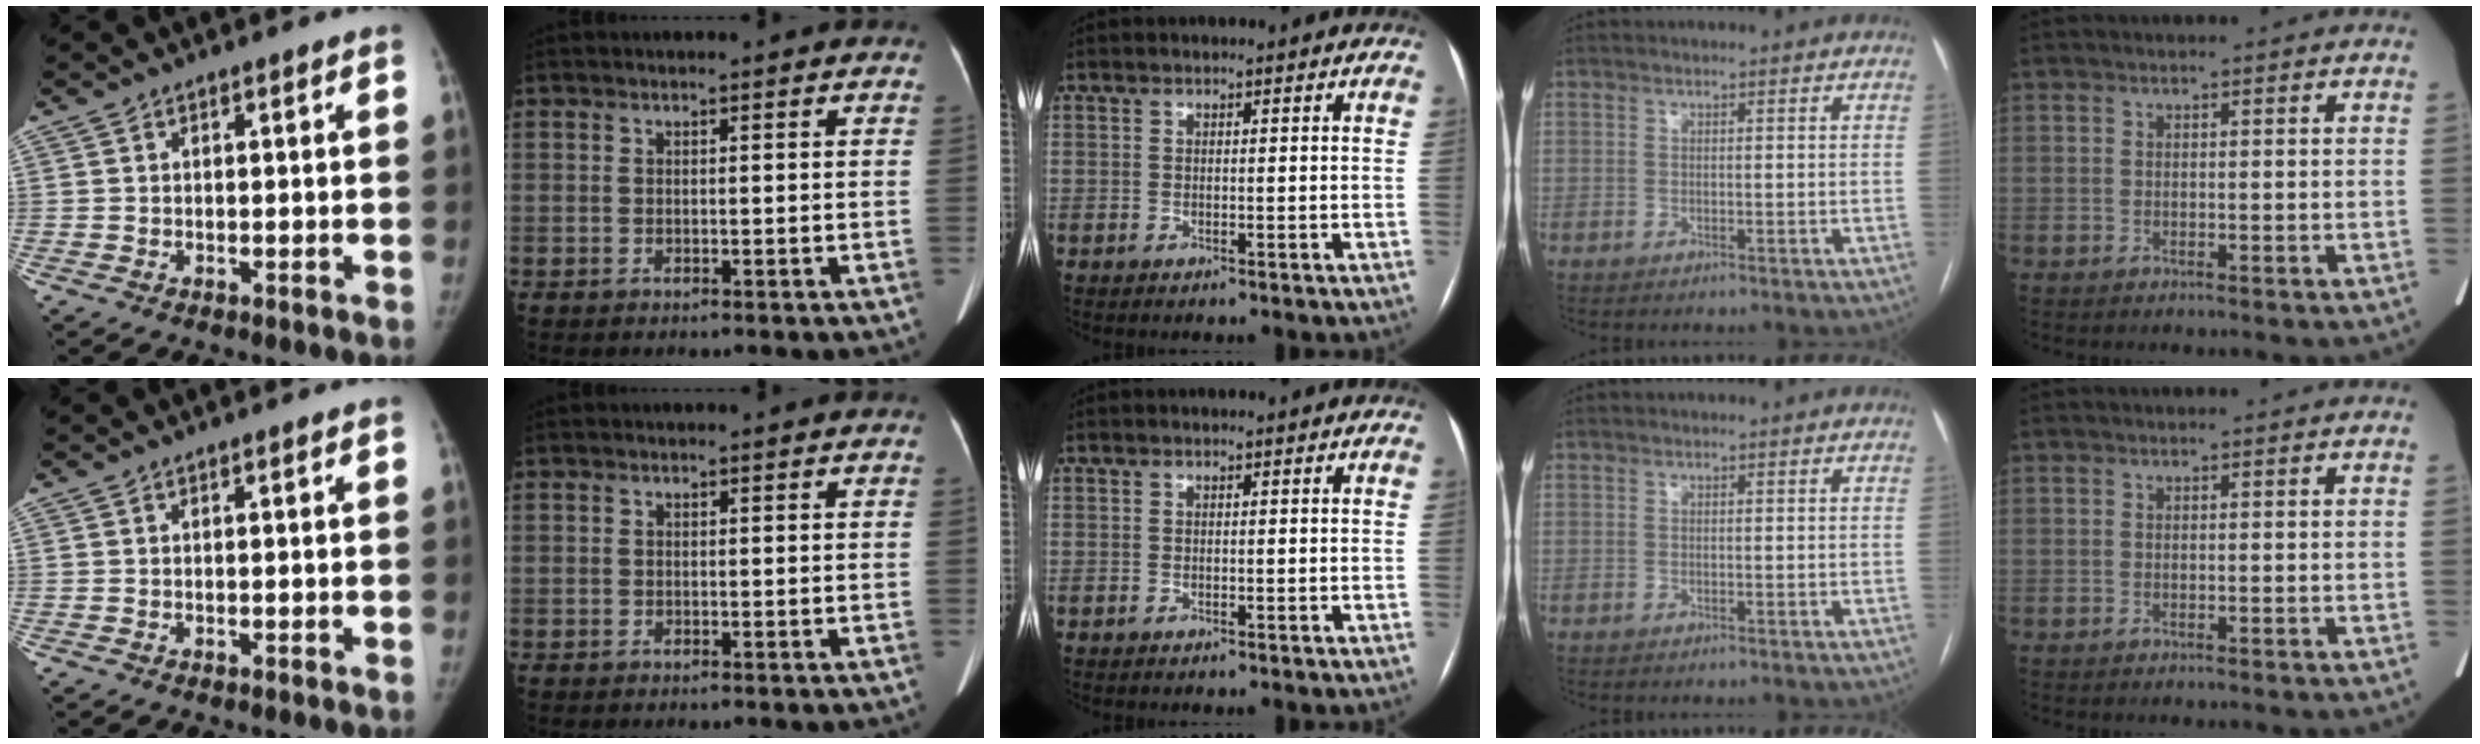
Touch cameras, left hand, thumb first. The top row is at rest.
{"index": {"total": 2.2, "force": [-1.1, -1.6, -1.1], "torque": [0.016, -0.012, -0.019]}}